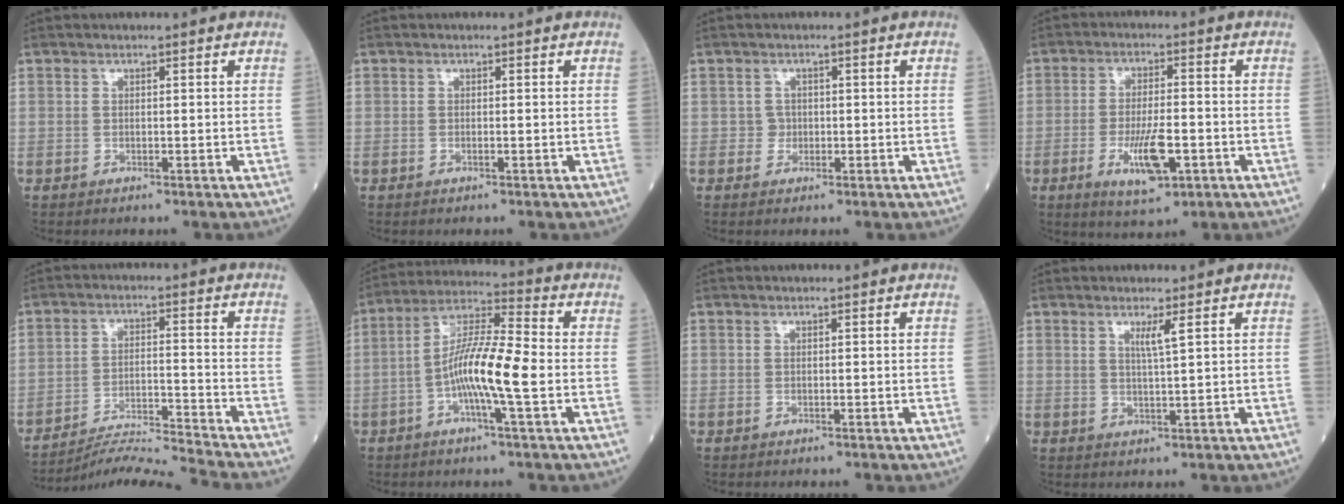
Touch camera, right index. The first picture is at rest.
{"total": 0.0}
{"total": 1.2, "force": [-0.2, 1.2, 0.1], "torque": [0.005, 0.005, -0.005]}
{"total": 8.1, "force": [-2.9, 2.2, 7.3], "torque": [-0.135, -0.010, -0.043]}
{"total": 11.1, "force": [-10.4, -3.5, 1.4], "torque": [-0.015, -0.006, -0.183]}
{"total": 10.8, "force": [-2.4, 0.6, 10.5], "torque": [-0.199, 0.009, -0.054]}
{"total": 0.0}
{"total": 2.3, "force": [1.1, -0.6, 2.0], "torque": [-0.038, -0.008, 0.022]}